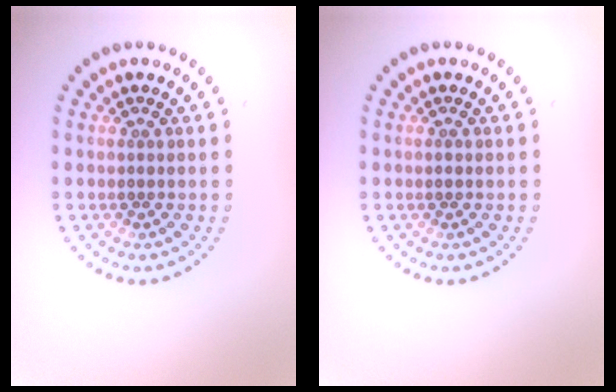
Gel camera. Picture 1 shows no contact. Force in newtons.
{"total": 0.7, "press": 0.7, "slide": 0.2}